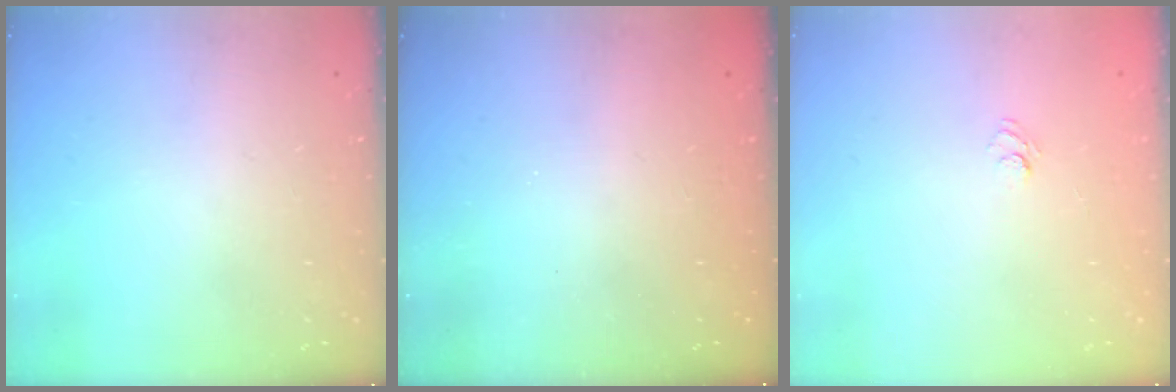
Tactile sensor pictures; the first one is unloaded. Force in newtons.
{"total": 2.5, "press": 2.4, "slide": 0.8}
{"total": 4.2, "press": 4.0, "slide": 1.2}